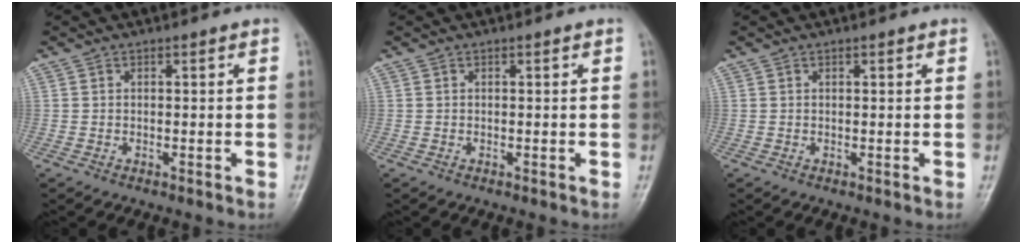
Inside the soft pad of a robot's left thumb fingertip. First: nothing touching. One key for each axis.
{"total": 0.0}
{"total": 0.7, "fx": 0.4, "fy": 0.2, "fz": 0.5, "tx": -0.008, "ty": -0.001, "tz": 0.005}